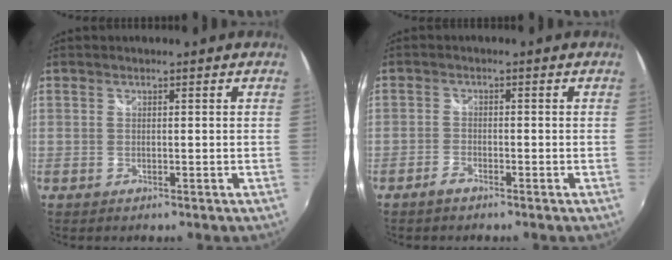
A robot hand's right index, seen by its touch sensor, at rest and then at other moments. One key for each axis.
{"total": 2.0, "fx": -1.7, "fy": 0.7, "fz": 0.8, "tx": -0.026, "ty": 0.000, "tz": -0.035}